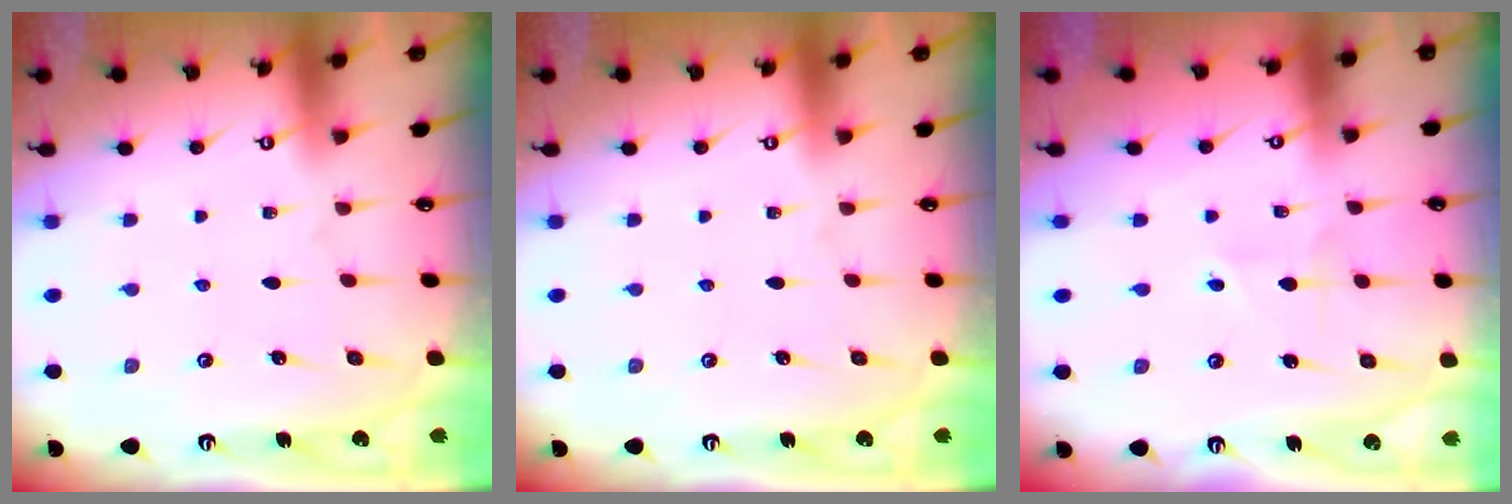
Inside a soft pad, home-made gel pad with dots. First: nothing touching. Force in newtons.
{"total": 0.0}
{"total": 3.0, "press": 3.0, "slide": 0.4}